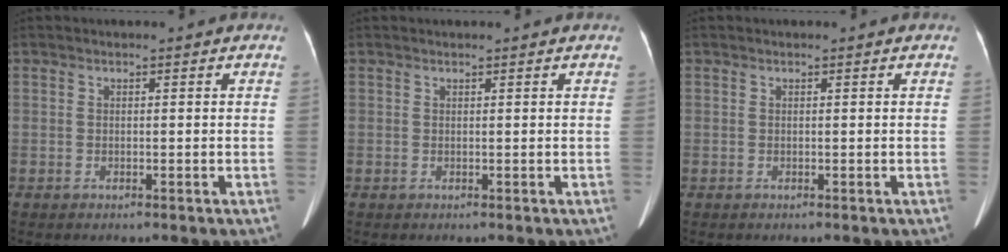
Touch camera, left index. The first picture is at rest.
{"total": 1.4, "force": [1.3, 0.0, 0.6], "torque": [-0.009, 0.006, 0.016]}
{"total": 0.0}